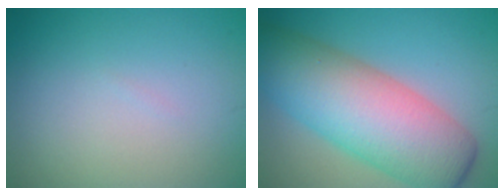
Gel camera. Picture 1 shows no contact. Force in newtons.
{"total": 11.1, "press": 11.1, "slide": 0.5}